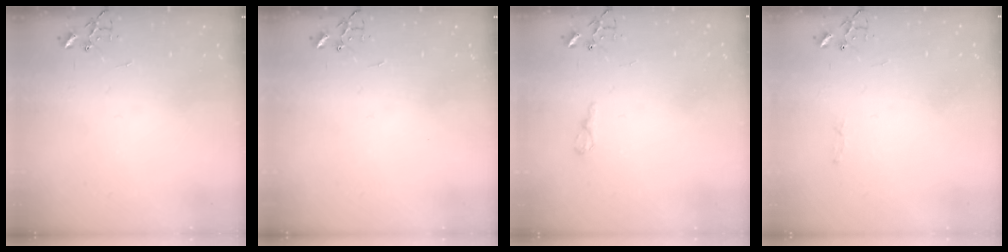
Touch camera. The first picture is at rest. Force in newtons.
{"total": 0.0}
{"total": 7.3, "press": 7.3, "slide": 0.9}
{"total": 2.8, "press": 2.8, "slide": 0.4}